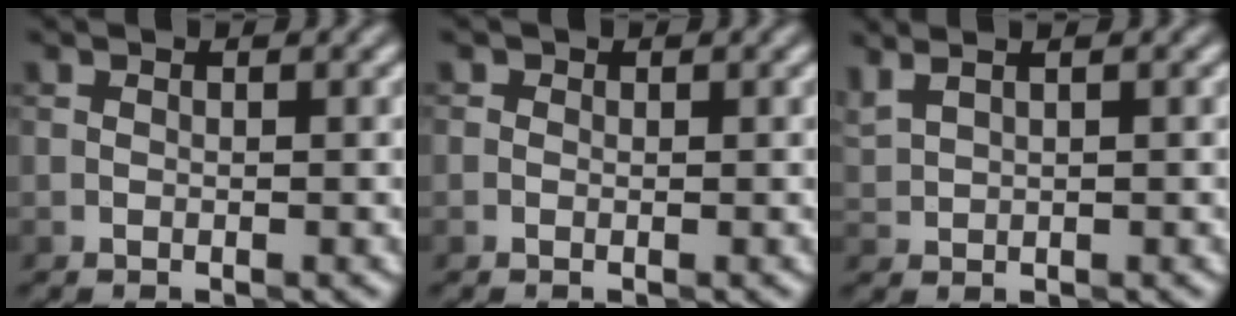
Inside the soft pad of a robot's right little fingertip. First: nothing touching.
{"total": 0.6, "force": [0.1, 0.6, 0.1], "torque": [0.001, -0.001, -0.007]}
{"total": 1.6, "force": [1.5, 0.4, 0.5], "torque": [-0.009, 0.006, 0.034]}